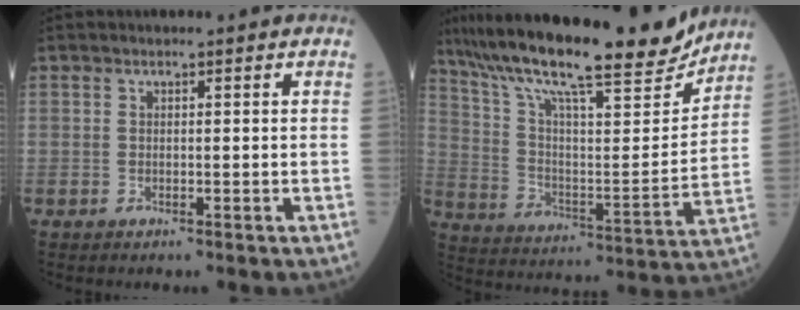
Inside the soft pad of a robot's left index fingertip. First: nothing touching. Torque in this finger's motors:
{"motor_torque": [0.73, -1.41, 0.73, 0.21]}